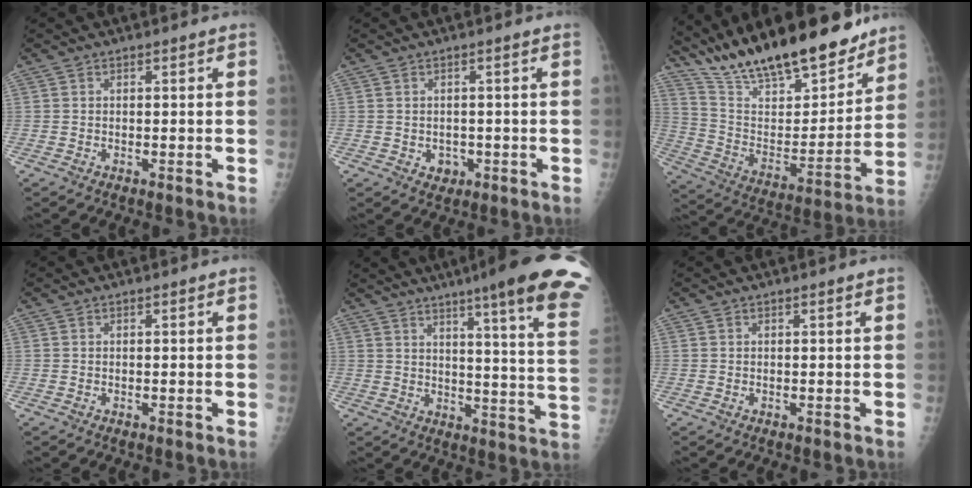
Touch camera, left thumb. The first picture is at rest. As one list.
[{"total": 2.3, "force": [-0.6, 2.0, 1.0], "torque": [-0.004, 0.002, 0.000]}, {"total": 25.9, "force": [21.1, 7.6, 12.9], "torque": [-0.182, -0.090, 0.357]}, {"total": 0.0}, {"total": 23.2, "force": [15.5, 1.7, 17.1], "torque": [-0.210, -0.075, 0.188]}, {"total": 0.0}]